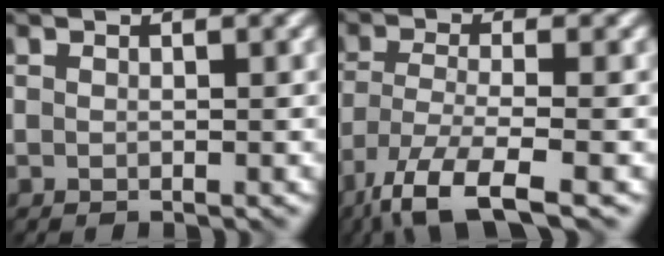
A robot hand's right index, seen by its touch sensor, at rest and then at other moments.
{"total": 7.0, "force": [-4.7, 1.6, 4.9], "torque": [-0.097, -0.011, -0.096]}